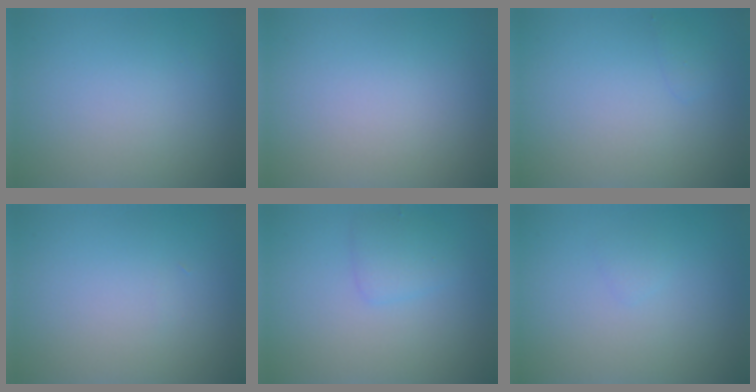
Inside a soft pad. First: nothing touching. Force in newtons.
{"total": 0.0}
{"total": 0.6, "press": 0.6, "slide": 0.1}
{"total": 0.0}
{"total": 1.8, "press": 1.8, "slide": 0.0}
{"total": 0.6, "press": 0.6, "slide": 0.1}